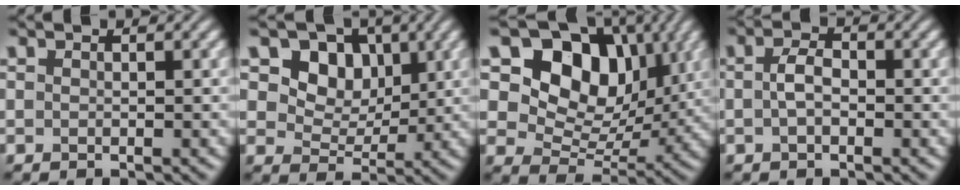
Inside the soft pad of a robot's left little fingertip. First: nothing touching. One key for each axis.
{"total": 7.5, "fx": 3.2, "fy": 5.8, "fz": 3.6, "tx": -0.079, "ty": -0.007, "tz": 0.061}
{"total": 11.4, "fx": 4.1, "fy": 8.1, "fz": 6.8, "tx": -0.105, "ty": -0.002, "tz": 0.060}
{"total": 2.1, "fx": -0.3, "fy": 1.2, "fz": 1.7, "tx": -0.039, "ty": 0.006, "tz": -0.009}